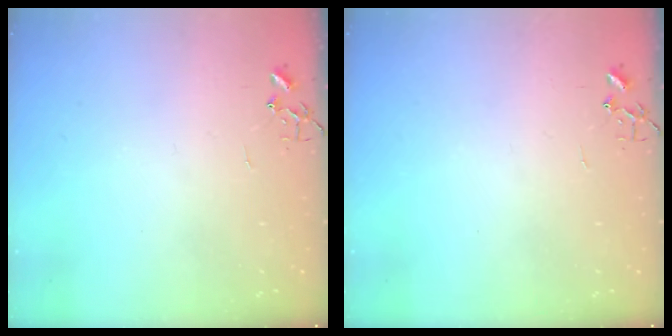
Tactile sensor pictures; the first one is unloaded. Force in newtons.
{"total": 0.0}